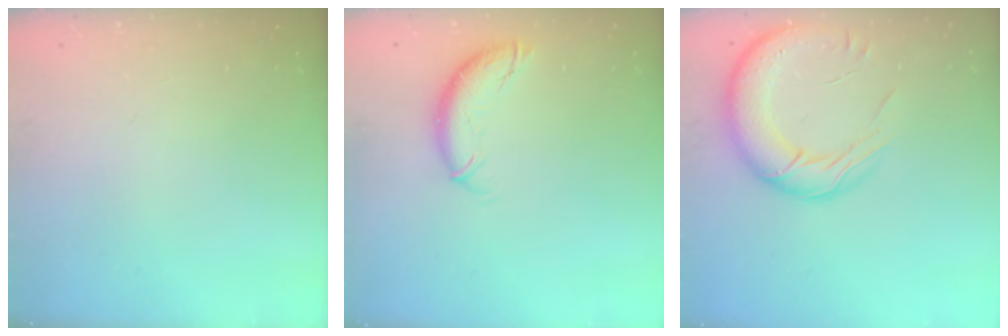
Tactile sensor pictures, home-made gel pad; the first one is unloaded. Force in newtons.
{"total": 9.6, "press": 9.6, "slide": 0.5}
{"total": 18.1, "press": 17.6, "slide": 4.2}